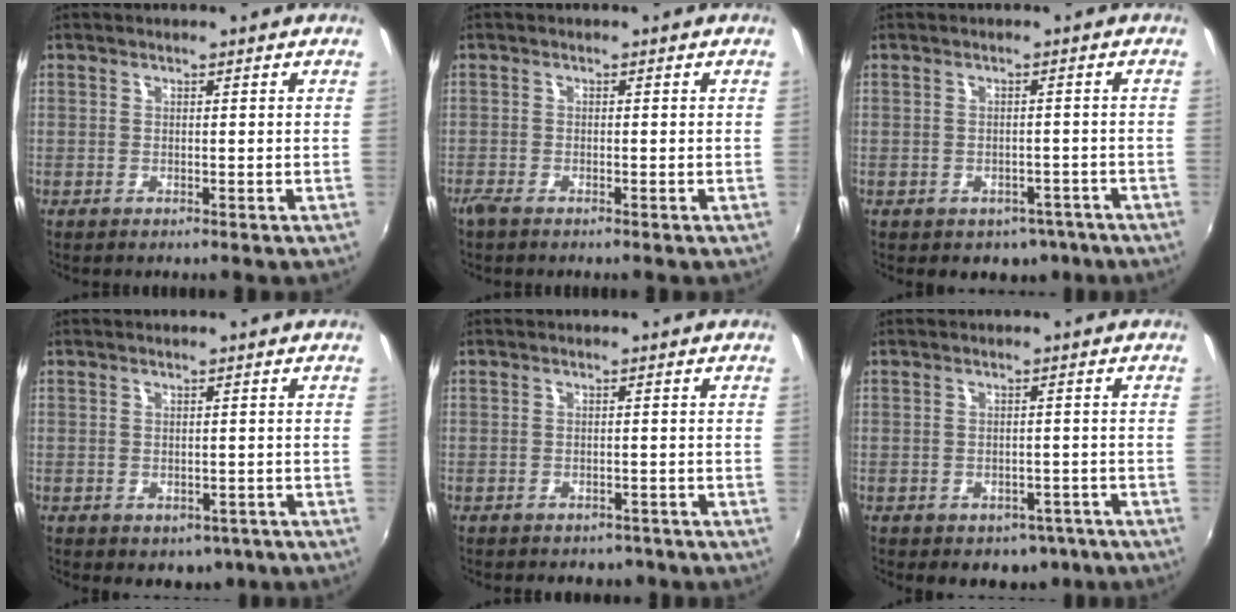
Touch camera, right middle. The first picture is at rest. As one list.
[{"total": 1.4, "force": [-1.2, 0.2, 0.7], "torque": [-0.017, -0.006, -0.026]}, {"total": 5.8, "force": [-3.6, 4.1, 1.8], "torque": [-0.037, 0.005, -0.031]}, {"total": 3.9, "force": [-1.7, 3.0, 1.9], "torque": [-0.035, -0.009, -0.015]}, {"total": 4.2, "force": [-3.2, 2.4, 1.1], "torque": [-0.024, -0.009, -0.038]}, {"total": 6.4, "force": [-3.8, 4.6, 2.5], "torque": [-0.048, 0.000, -0.034]}]